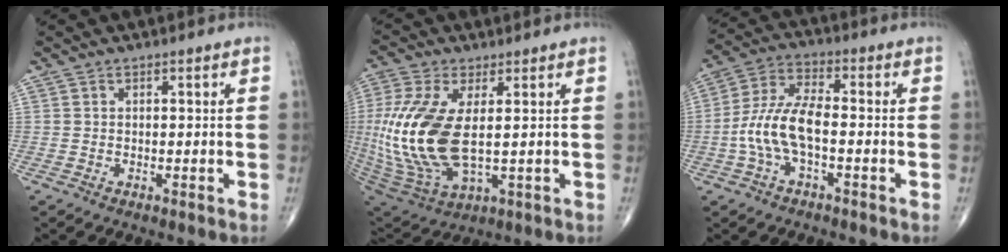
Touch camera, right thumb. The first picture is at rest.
{"total": 19.8, "force": [0.9, 9.2, 17.5], "torque": [-0.407, -0.021, 0.032]}
{"total": 10.1, "force": [-1.6, 3.5, 9.3], "torque": [-0.215, 0.026, -0.034]}